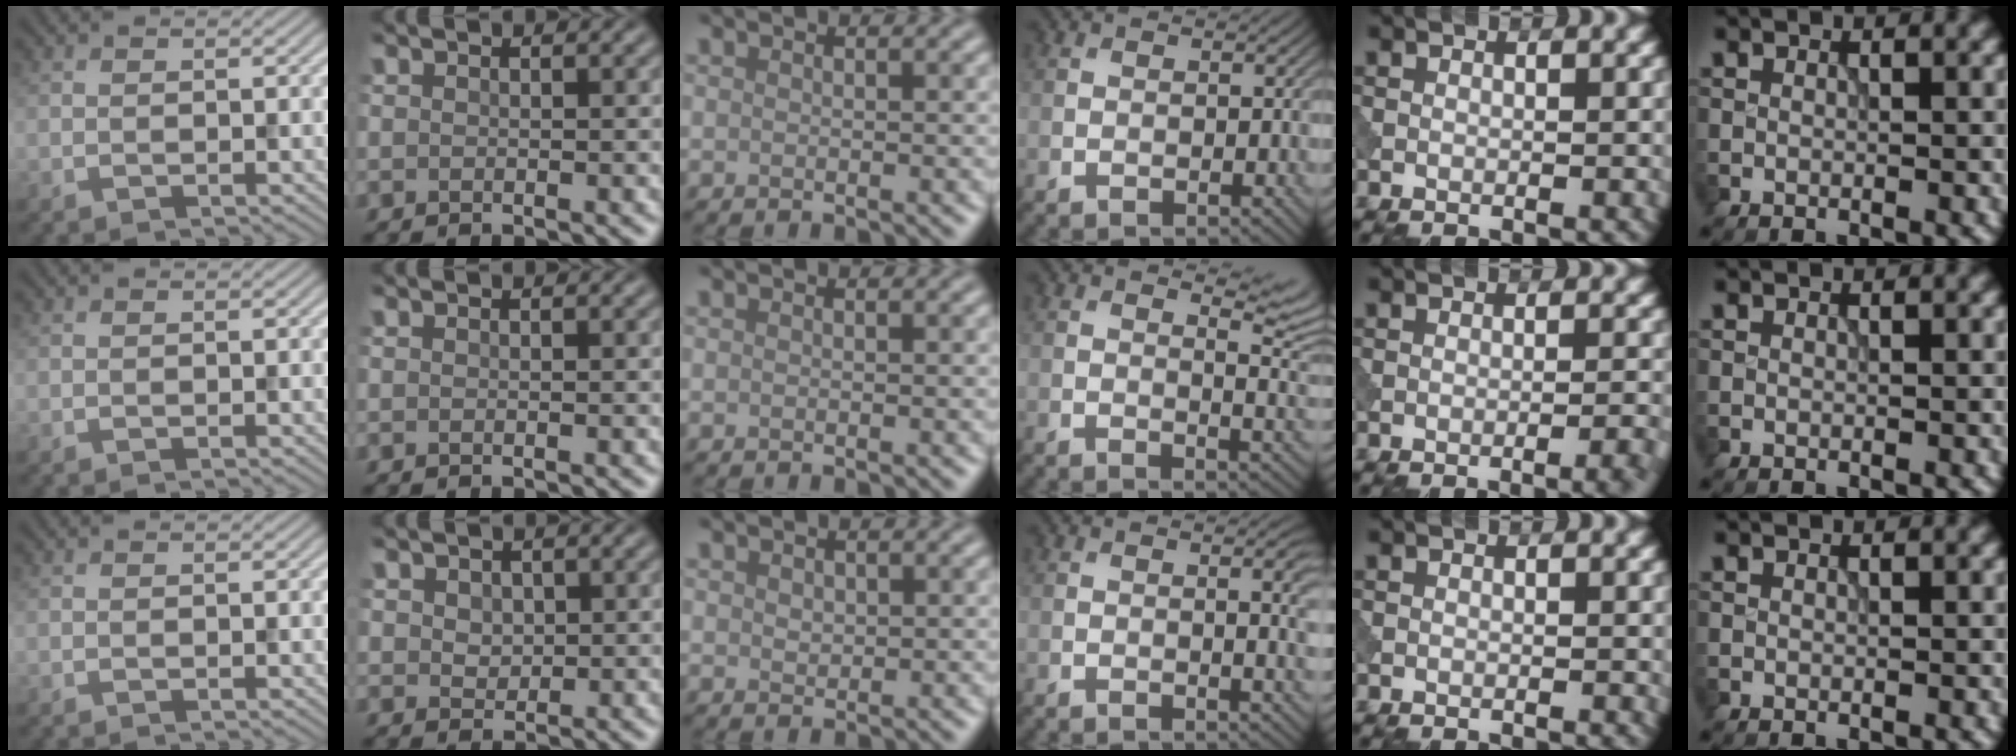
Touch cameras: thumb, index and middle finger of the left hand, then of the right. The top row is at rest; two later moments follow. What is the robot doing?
{"motion": "dispense", "object": "syringe"}